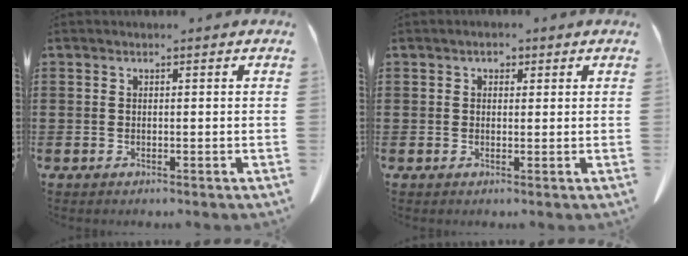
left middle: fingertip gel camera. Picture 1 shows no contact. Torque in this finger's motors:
{"motor_torque": [-0.08, -0.12, 0.01, -0.01]}